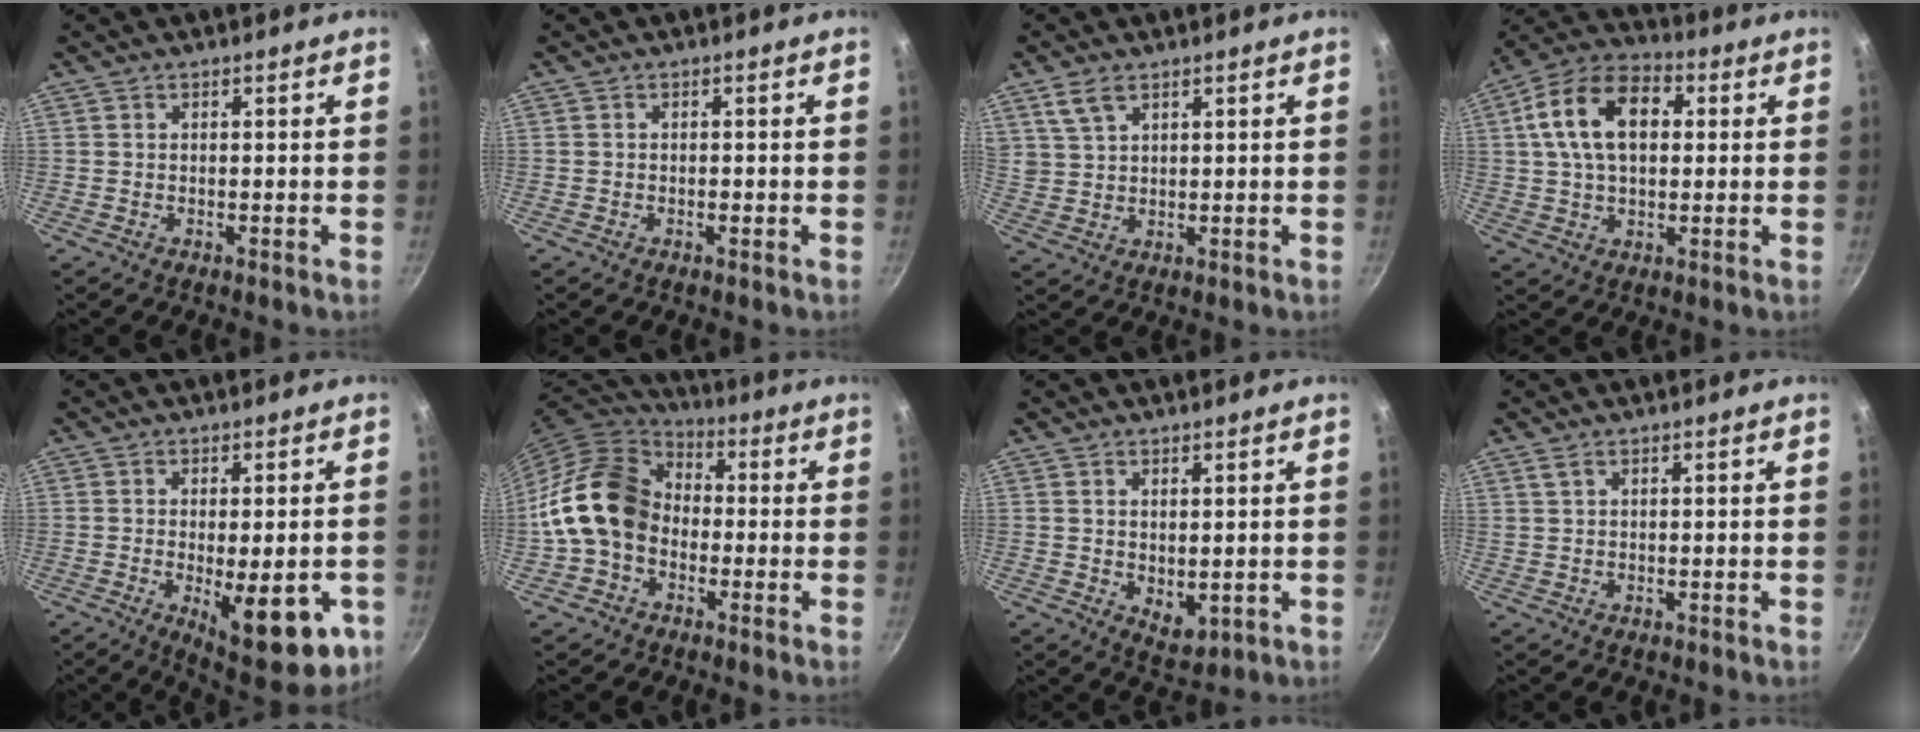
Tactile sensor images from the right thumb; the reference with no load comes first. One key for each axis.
{"total": 0.8, "fx": -0.3, "fy": 0.4, "fz": 0.6, "tx": -0.009, "ty": 0.004, "tz": -0.007}
{"total": 4.8, "fx": 3.0, "fy": 2.6, "fz": 2.7, "tx": -0.046, "ty": -0.005, "tz": 0.065}
{"total": 15.4, "fx": 3.2, "fy": 9.8, "fz": 11.5, "tx": -0.179, "ty": 0.022, "tz": 0.038}
{"total": 15.7, "fx": -4.7, "fy": 5.8, "fz": 13.8, "tx": -0.156, "ty": -0.007, "tz": -0.048}
{"total": 15.1, "fx": -2.1, "fy": 11.8, "fz": 9.2, "tx": -0.133, "ty": 0.042, "tz": -0.056}
{"total": 4.6, "fx": 0.6, "fy": 2.8, "fz": 3.6, "tx": -0.044, "ty": -0.017, "tz": 0.018}
{"total": 1.2, "fx": 0.8, "fy": 0.5, "fz": 0.8, "tx": -0.016, "ty": 0.001, "tz": 0.017}